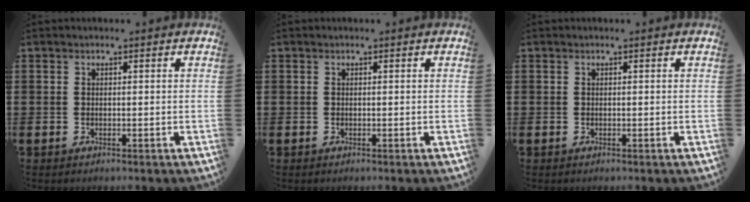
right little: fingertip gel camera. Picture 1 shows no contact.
{"total": 0.0}
{"total": 0.0}